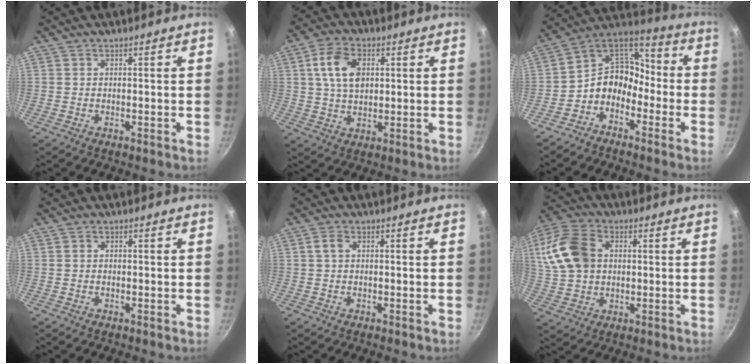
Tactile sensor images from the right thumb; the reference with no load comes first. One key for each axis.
{"total": 9.5, "fx": 2.3, "fy": 6.1, "fz": 6.8, "tx": -0.115, "ty": 0.002, "tz": 0.039}
{"total": 11.2, "fx": -4.9, "fy": 8.6, "fz": 5.2, "tx": -0.054, "ty": 0.080, "tz": -0.117}
{"total": 0.6, "fx": 0.0, "fy": 0.5, "fz": 0.2, "tx": -0.003, "ty": 0.004, "tz": 0.001}
{"total": 1.8, "fx": 0.3, "fy": 1.1, "fz": 1.4, "tx": -0.024, "ty": 0.006, "tz": 0.007}
{"total": 14.9, "fx": 2.6, "fy": 10.9, "fz": 9.8, "tx": -0.190, "ty": 0.013, "tz": 0.043}